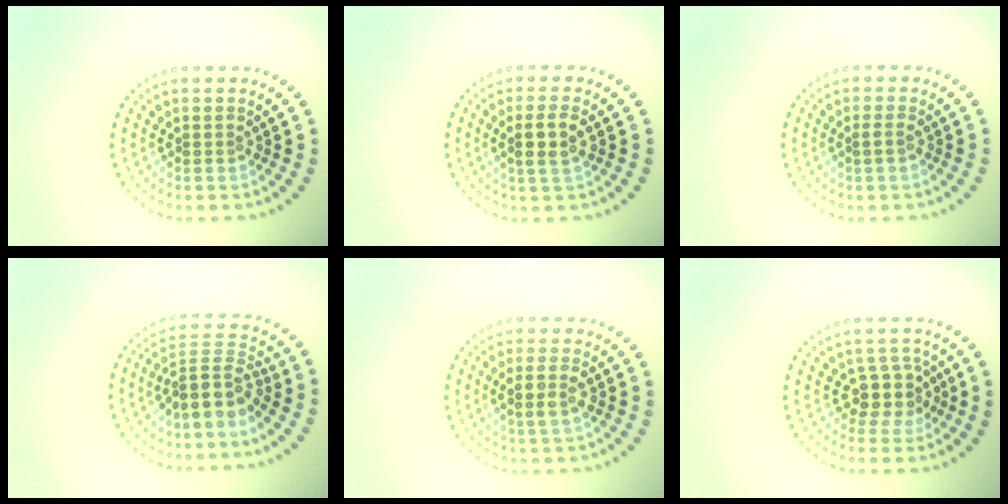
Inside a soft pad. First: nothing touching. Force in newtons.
{"total": 2.6, "press": 2.4, "slide": 0.9}
{"total": 0.5, "press": 0.4, "slide": 0.3}
{"total": 4.0, "press": 3.1, "slide": 2.5}
{"total": 2.2, "press": 2.0, "slide": 0.8}
{"total": 2.8, "press": 2.4, "slide": 1.5}